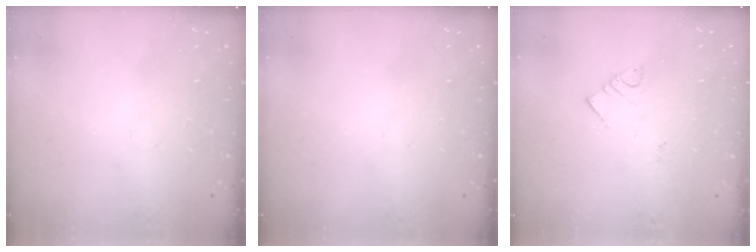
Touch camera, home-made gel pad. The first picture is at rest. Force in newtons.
{"total": 0.0}
{"total": 2.9, "press": 2.9, "slide": 0.3}